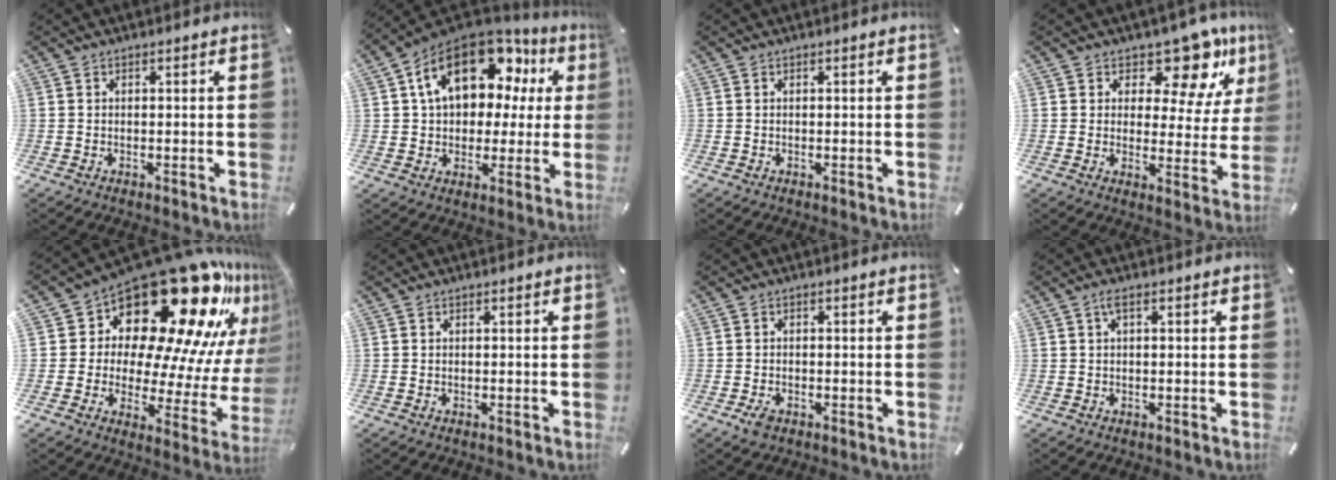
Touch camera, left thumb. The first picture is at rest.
{"total": 18.7, "force": [8.0, 11.9, 11.9], "torque": [-0.215, -0.032, 0.141]}
{"total": 0.0}
{"total": 13.1, "force": [9.2, 6.4, 6.7], "torque": [-0.086, -0.068, 0.159]}
{"total": 27.1, "force": [16.6, 14.1, 16.2], "torque": [-0.218, -0.156, 0.290]}
{"total": 0.0}
{"total": 2.4, "force": [-1.2, 1.6, 1.4], "torque": [-0.039, 0.000, -0.025]}
{"total": 1.9, "force": [0.4, 0.7, 1.7], "torque": [-0.036, 0.006, 0.006]}